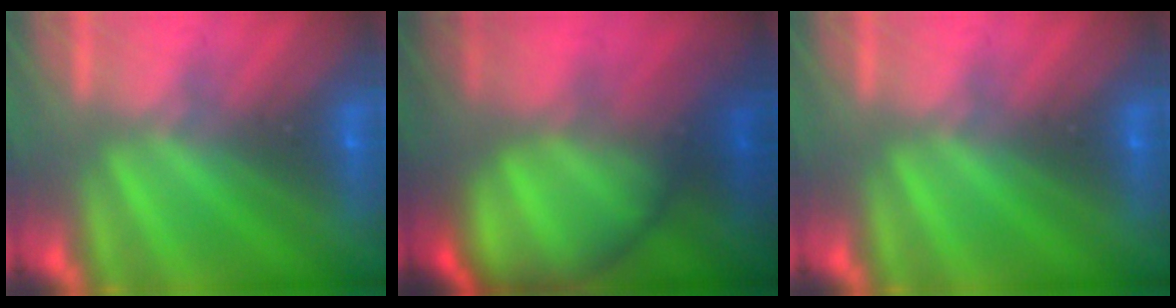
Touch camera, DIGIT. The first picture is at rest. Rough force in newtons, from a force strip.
{"total": 7.5}
{"total": 0.0}